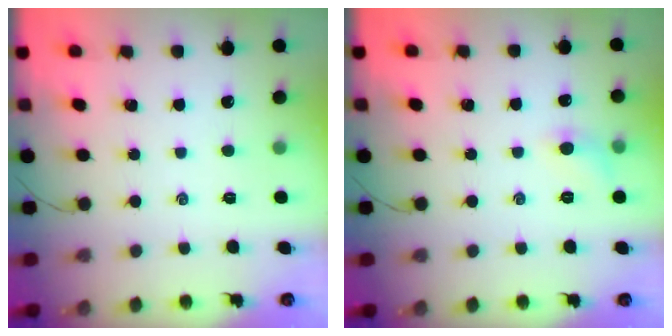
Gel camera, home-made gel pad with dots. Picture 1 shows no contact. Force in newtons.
{"total": 6.3, "press": 6.0, "slide": 1.8}